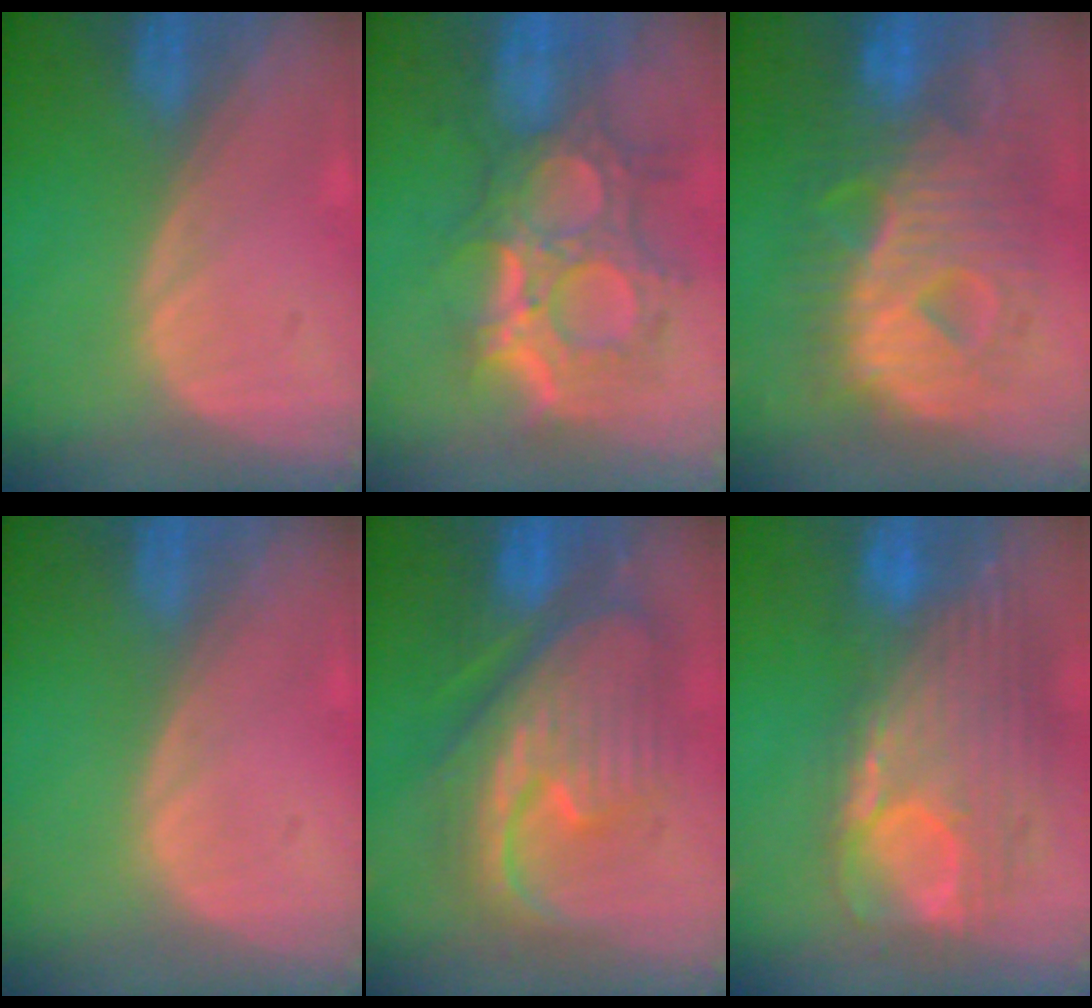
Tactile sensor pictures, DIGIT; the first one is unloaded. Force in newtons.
{"total": 11.9, "press": 10.7, "slide": 5.3}
{"total": 12.7, "press": 12.7, "slide": 1.2}
{"total": 0.0}
{"total": 12.5, "press": 12.4, "slide": 1.4}
{"total": 12.7, "press": 10.7, "slide": 6.7}